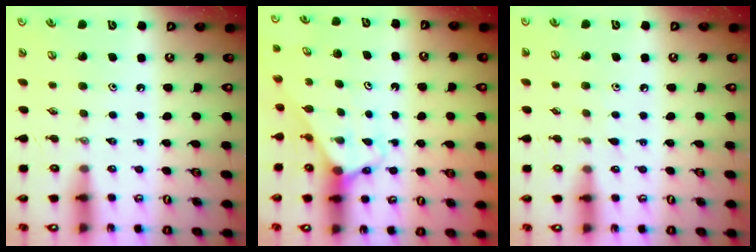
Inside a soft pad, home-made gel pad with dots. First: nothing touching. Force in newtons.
{"total": 3.0, "press": 3.0, "slide": 0.2}
{"total": 2.9, "press": 2.9, "slide": 0.4}